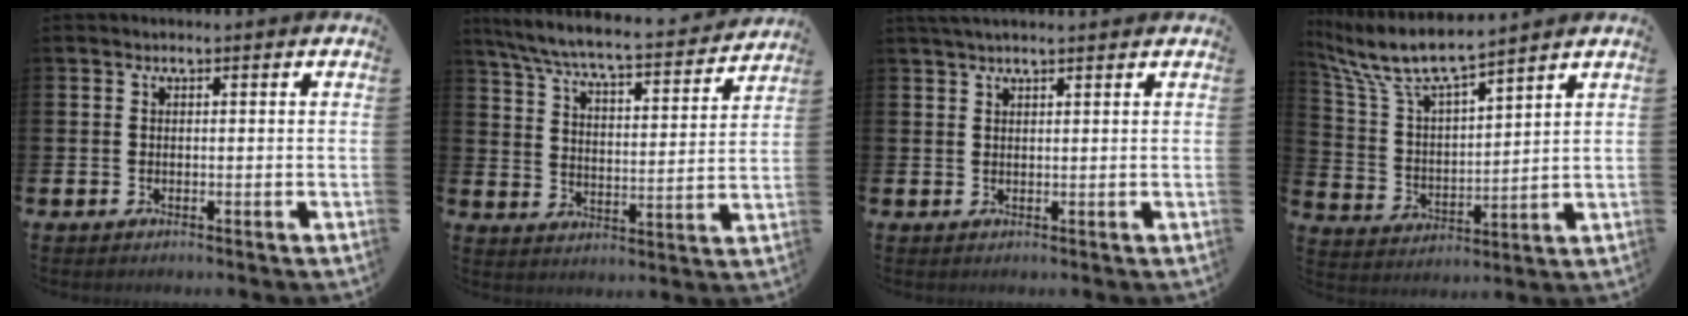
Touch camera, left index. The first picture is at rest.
{"total": 6.9, "force": [6.3, 0.5, 2.7], "torque": [-0.084, -0.048, 0.104]}
{"total": 2.0, "force": [1.8, 0.2, 0.8], "torque": [-0.017, 0.002, 0.032]}
{"total": 8.4, "force": [7.4, 1.5, 3.5], "torque": [-0.103, -0.043, 0.128]}